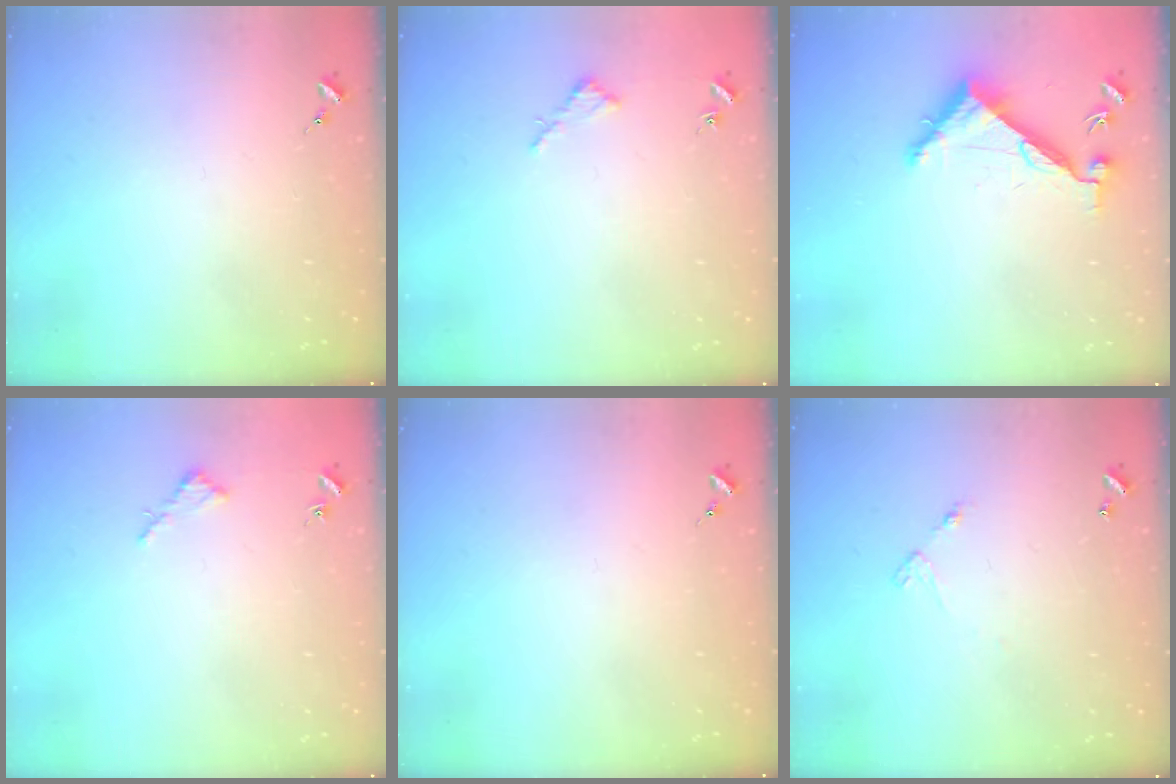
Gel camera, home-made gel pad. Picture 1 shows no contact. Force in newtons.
{"total": 2.6, "press": 2.6, "slide": 0.2}
{"total": 7.2, "press": 7.2, "slide": 0.3}
{"total": 2.6, "press": 2.6, "slide": 0.2}
{"total": 0.0}
{"total": 4.9, "press": 4.8, "slide": 0.3}